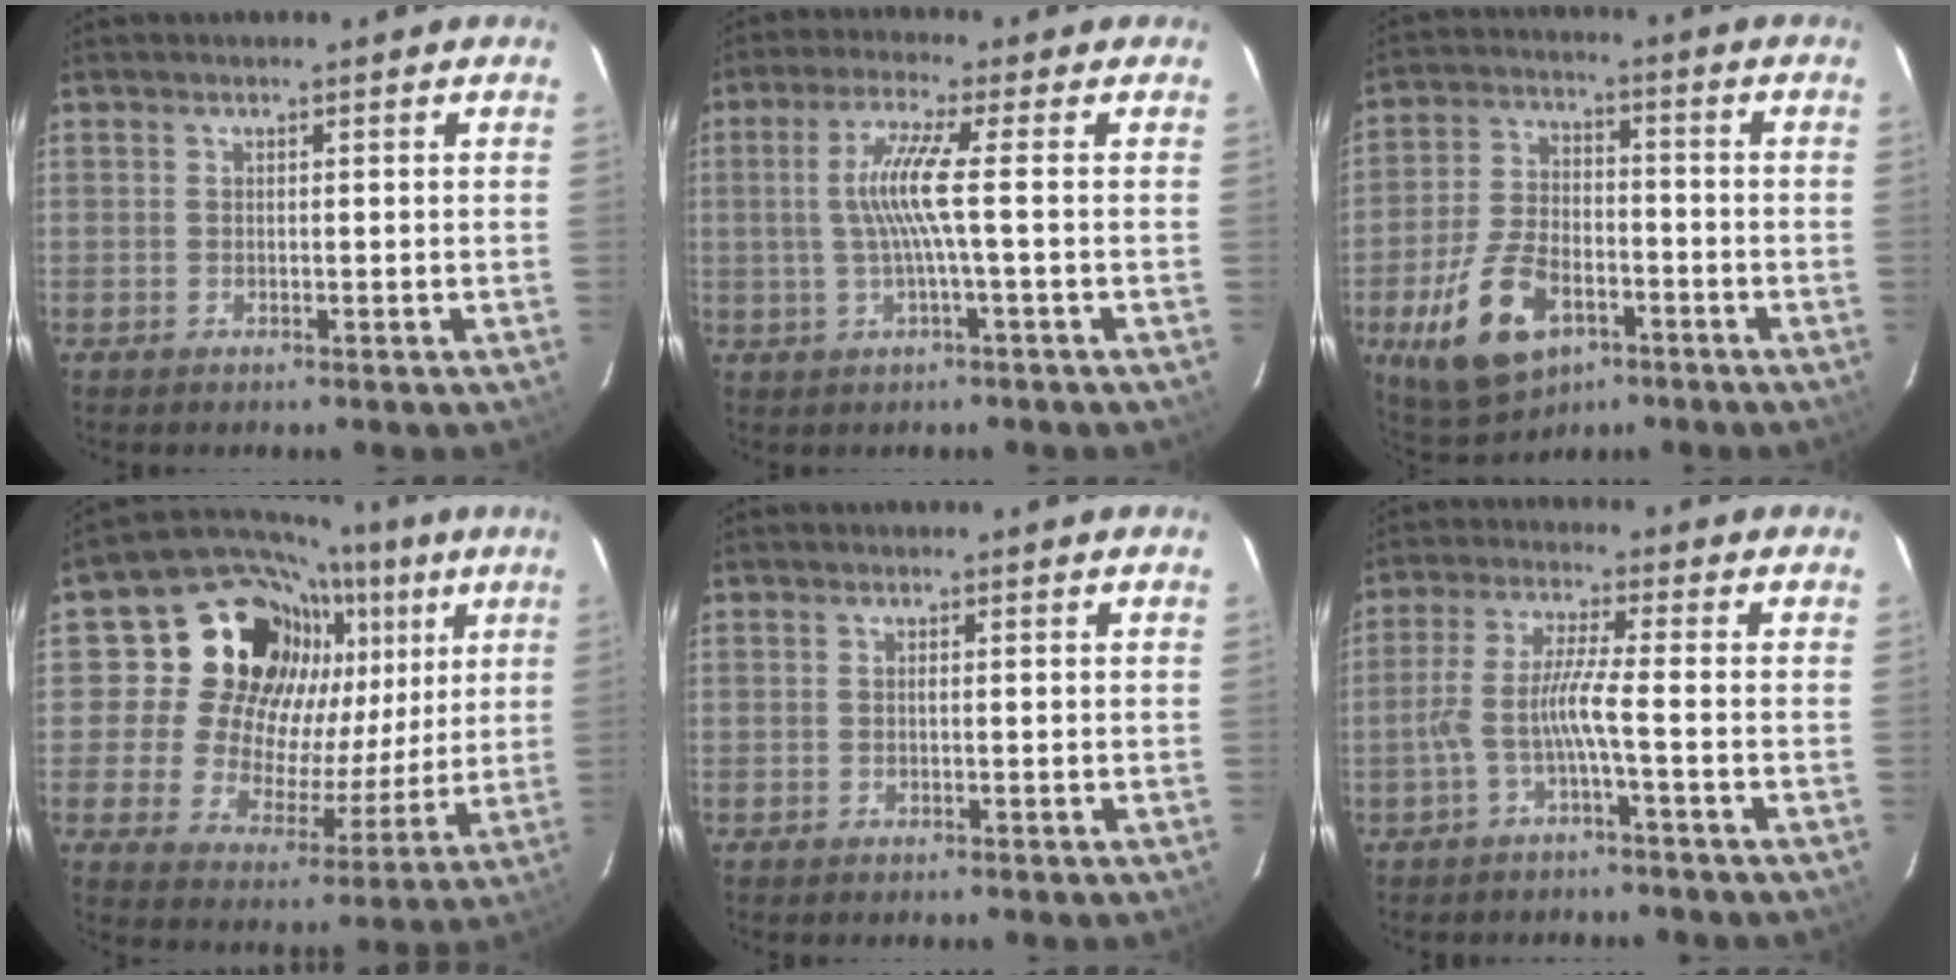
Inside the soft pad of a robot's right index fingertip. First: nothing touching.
{"total": 6.9, "force": [-0.2, -0.9, 6.8], "torque": [-0.140, -0.001, 0.001]}
{"total": 14.6, "force": [-6.8, 8.1, 10.2], "torque": [-0.222, -0.012, -0.112]}
{"total": 23.2, "force": [10.6, 17.6, 10.6], "torque": [-0.207, 0.037, 0.188]}
{"total": 0.0}
{"total": 5.6, "force": [-2.4, -0.8, 5.0], "torque": [-0.118, 0.004, -0.041]}